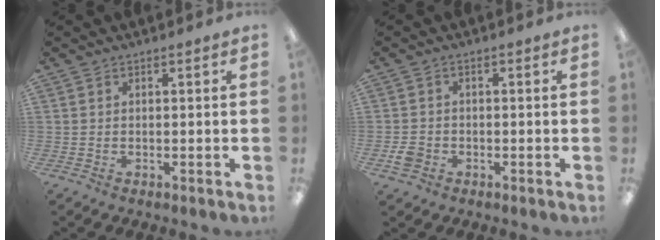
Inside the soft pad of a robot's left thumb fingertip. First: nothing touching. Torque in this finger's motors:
{"motor_torque": [-0.07, 0.11, 0.14, -0.14, 0.00]}